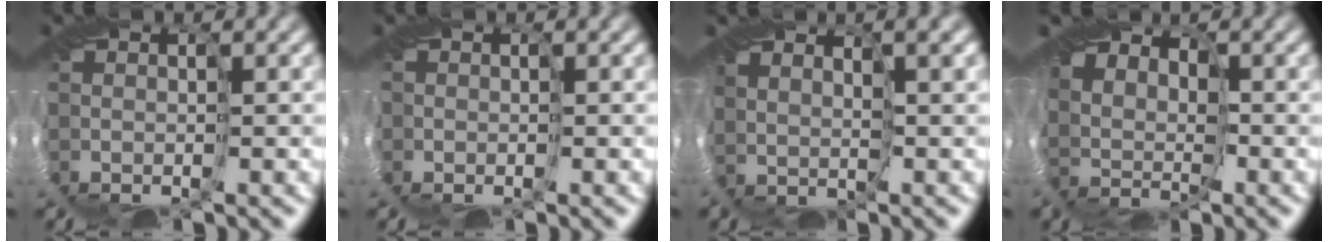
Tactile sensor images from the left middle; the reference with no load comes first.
{"total": 1.5, "force": [-0.7, 1.3, 0.0], "torque": [-0.004, -0.009, -0.010]}
{"total": 3.2, "force": [3.0, 0.5, 1.0], "torque": [-0.020, 0.010, 0.059]}
{"total": 4.6, "force": [3.4, 2.6, 1.7], "torque": [-0.040, 0.007, 0.050]}